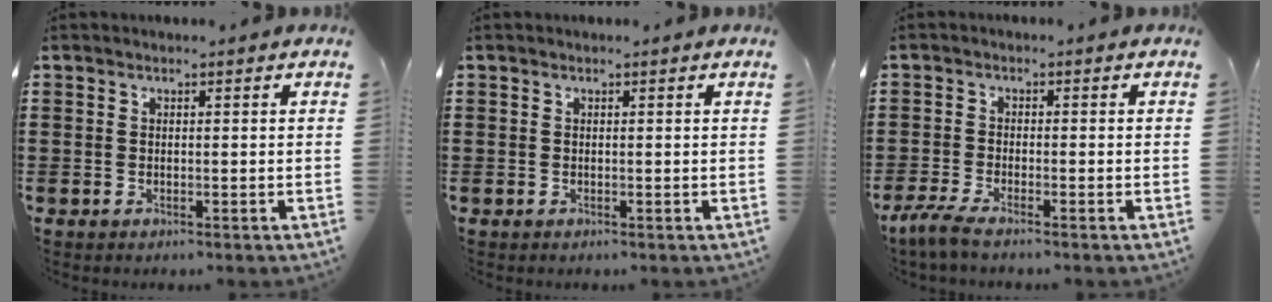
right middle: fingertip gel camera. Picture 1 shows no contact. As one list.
[{"total": 0.0}, {"total": 2.8, "force": [-2.3, -0.1, 1.6], "torque": [-0.042, -0.009, -0.048]}]